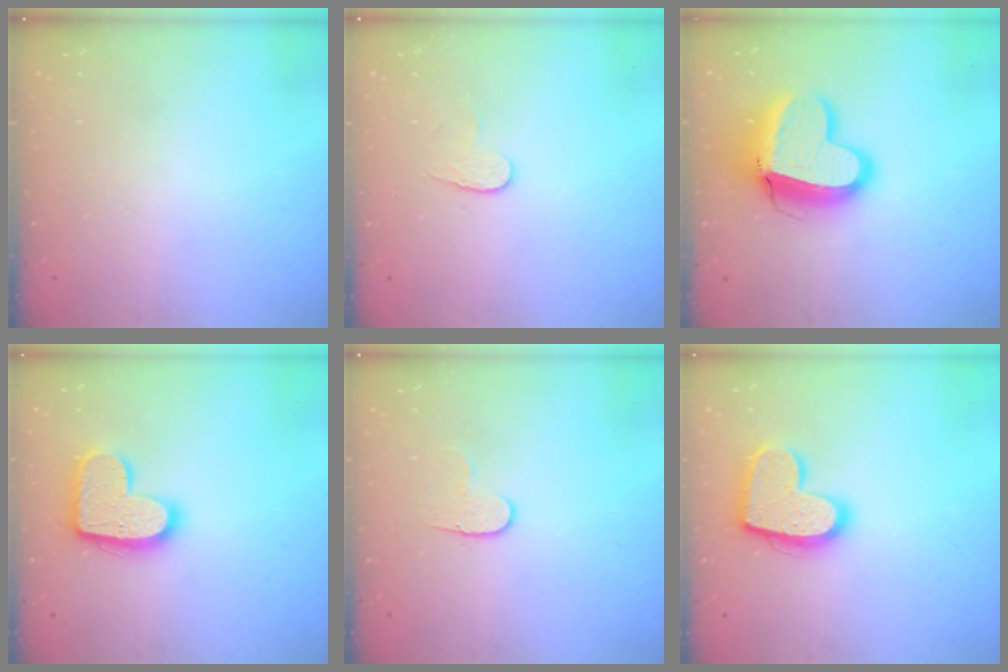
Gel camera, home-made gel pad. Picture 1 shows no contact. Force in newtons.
{"total": 3.7, "press": 3.7, "slide": 0.3}
{"total": 15.5, "press": 15.3, "slide": 2.2}
{"total": 14.9, "press": 14.9, "slide": 1.0}
{"total": 6.2, "press": 6.1, "slide": 0.6}
{"total": 15.8, "press": 15.8, "slide": 1.0}